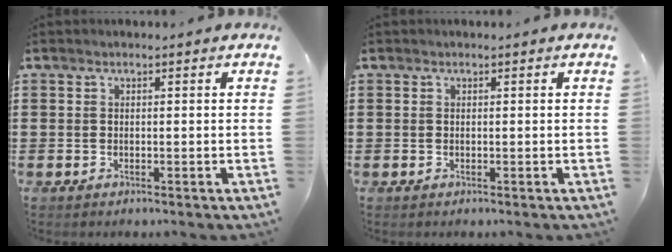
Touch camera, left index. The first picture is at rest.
{"total": 0.0}